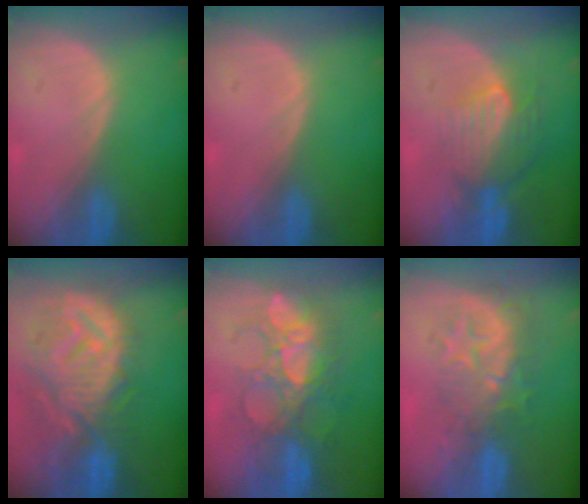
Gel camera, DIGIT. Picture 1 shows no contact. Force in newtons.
{"total": 0.0}
{"total": 7.9, "press": 7.3, "slide": 3.0}
{"total": 12.1, "press": 10.9, "slide": 5.4}
{"total": 8.9, "press": 8.7, "slide": 1.6}
{"total": 9.2, "press": 8.1, "slide": 4.5}